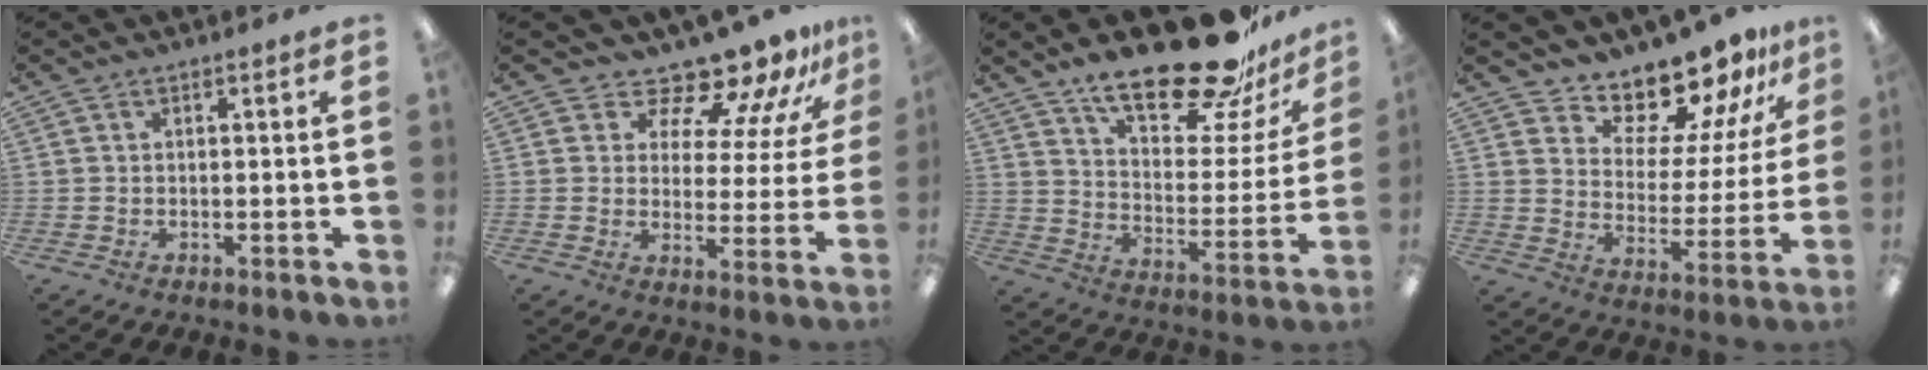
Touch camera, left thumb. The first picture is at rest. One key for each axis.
{"total": 12.7, "fx": 11.6, "fy": 3.5, "fz": 4.0, "tx": -0.066, "ty": -0.105, "tz": 0.200}
{"total": 23.8, "fx": 18.8, "fy": 7.4, "fz": 12.6, "tx": -0.186, "ty": -0.128, "tz": 0.316}
{"total": 15.0, "fx": 13.9, "fy": 4.3, "fz": 3.7, "tx": -0.063, "ty": -0.129, "tz": 0.243}